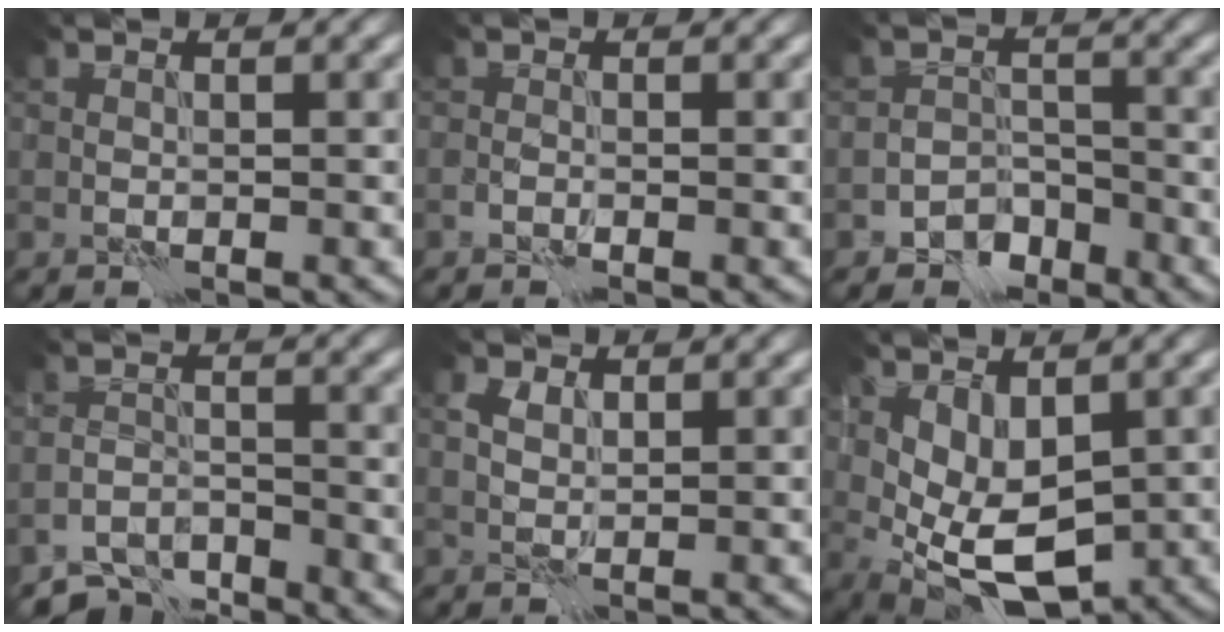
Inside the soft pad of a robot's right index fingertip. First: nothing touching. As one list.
[{"total": 0.5, "force": [-0.5, 0.0, 0.1], "torque": [-0.003, 0.003, -0.010]}, {"total": 2.8, "force": [-2.2, 1.6, 0.5], "torque": [0.002, 0.003, -0.041]}, {"total": 4.3, "force": [-4.1, 1.1, 0.7], "torque": [-0.007, -0.007, -0.081]}, {"total": 1.2, "force": [1.0, 0.3, 0.4], "torque": [-0.015, 0.001, 0.022]}, {"total": 6.1, "force": [-0.3, 3.4, 5.0], "torque": [-0.101, -0.011, 0.003]}]